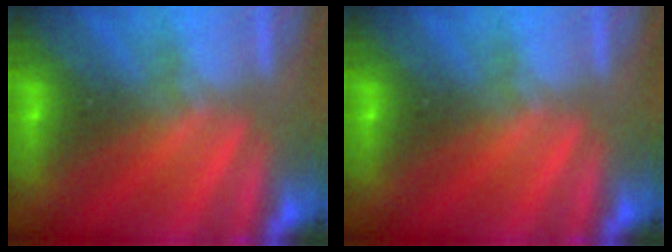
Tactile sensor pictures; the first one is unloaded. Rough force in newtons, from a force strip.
{"total": 0.0}